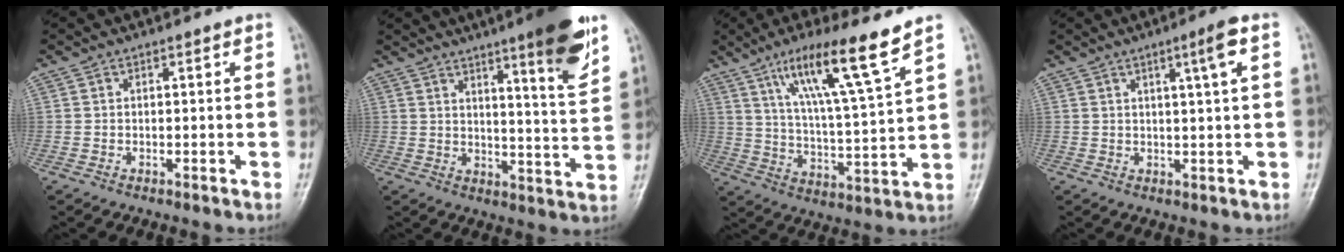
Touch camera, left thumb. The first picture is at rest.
{"total": 13.6, "force": [8.3, 1.4, 10.7], "torque": [-0.137, -0.049, 0.117]}
{"total": 15.0, "force": [9.3, 0.8, 11.7], "torque": [-0.201, -0.045, 0.166]}
{"total": 4.8, "force": [1.9, -0.2, 4.5], "torque": [-0.074, -0.001, 0.032]}